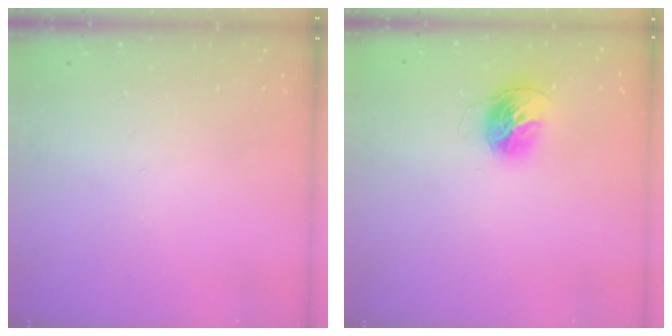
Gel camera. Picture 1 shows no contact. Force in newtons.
{"total": 12.9, "press": 12.8, "slide": 1.2}